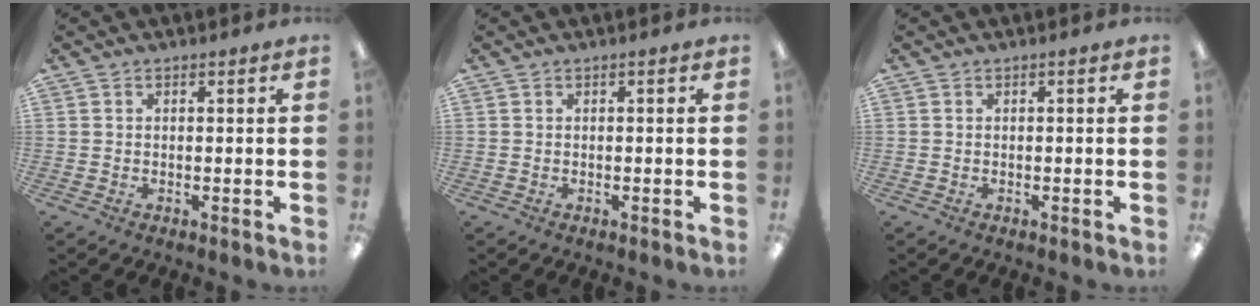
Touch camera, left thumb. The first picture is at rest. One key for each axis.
{"total": 0.0}
{"total": 0.0}